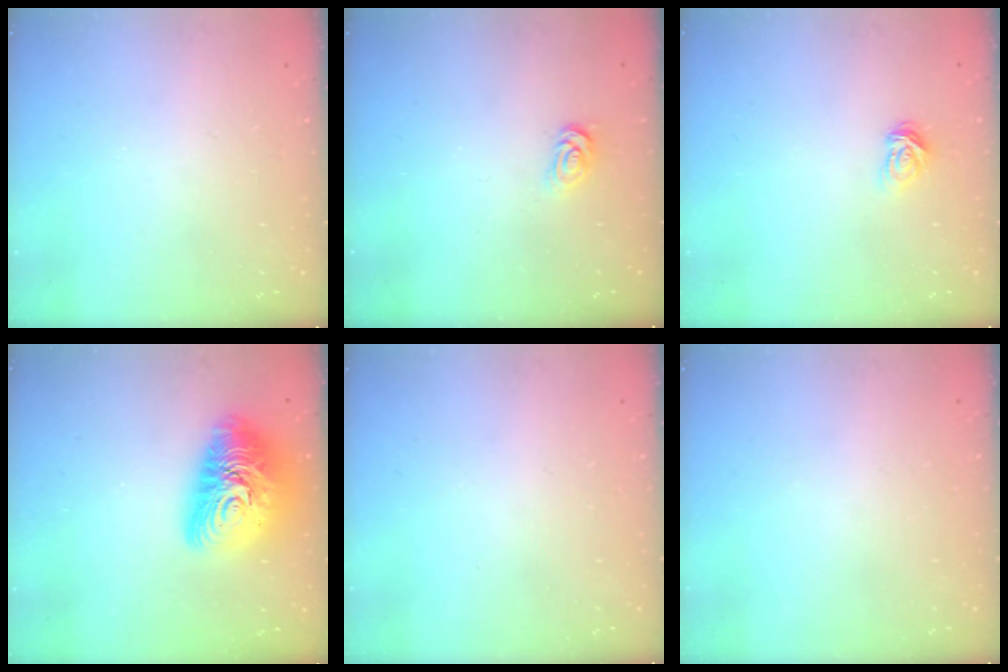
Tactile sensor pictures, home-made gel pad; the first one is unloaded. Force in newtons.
{"total": 2.0, "press": 2.0, "slide": 0.3}
{"total": 4.4, "press": 4.3, "slide": 0.6}
{"total": 17.8, "press": 17.7, "slide": 1.4}
{"total": 0.0}
{"total": 0.0}